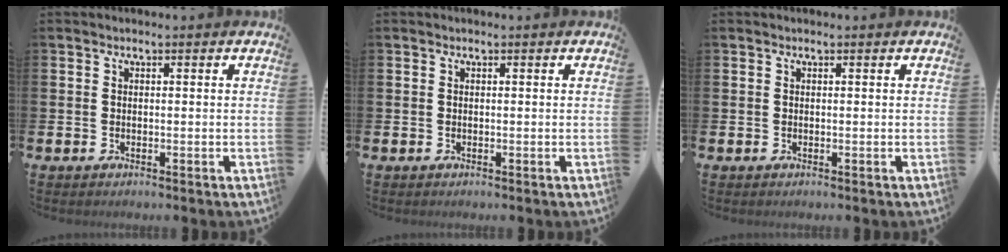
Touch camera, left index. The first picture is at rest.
{"total": 0.0}
{"total": 0.0}